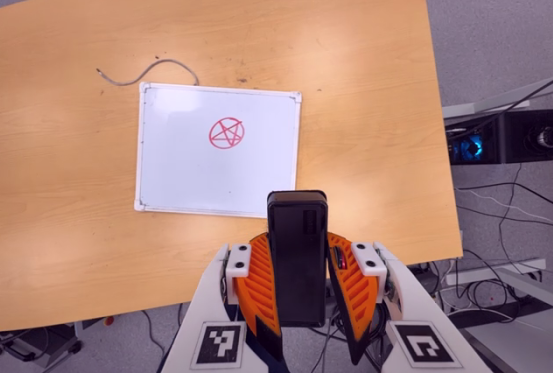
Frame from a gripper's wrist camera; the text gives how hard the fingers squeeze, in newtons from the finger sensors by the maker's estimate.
{"total": 9.3, "left": 7.6, "right": 11.0}